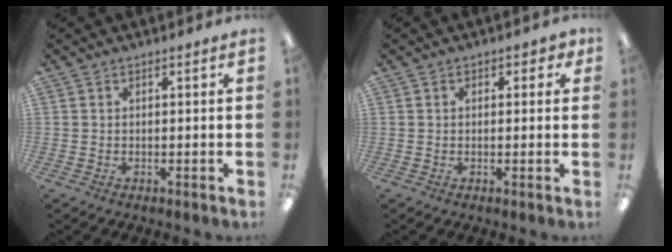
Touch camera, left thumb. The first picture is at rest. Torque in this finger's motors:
{"motor_torque": [0.03, 0.11, -0.55, 0.21, 0.03]}